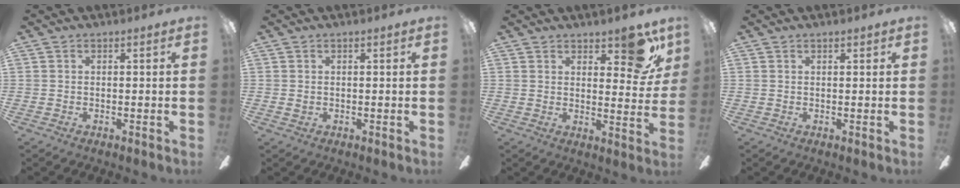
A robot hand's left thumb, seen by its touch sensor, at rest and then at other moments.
{"total": 0.7, "force": [0.1, 0.6, 0.4], "torque": [-0.008, 0.005, 0.000]}
{"total": 10.4, "force": [6.8, 4.5, 6.5], "torque": [-0.068, -0.032, 0.117]}
{"total": 0.9, "force": [0.7, 0.3, 0.5], "torque": [-0.011, 0.000, 0.013]}